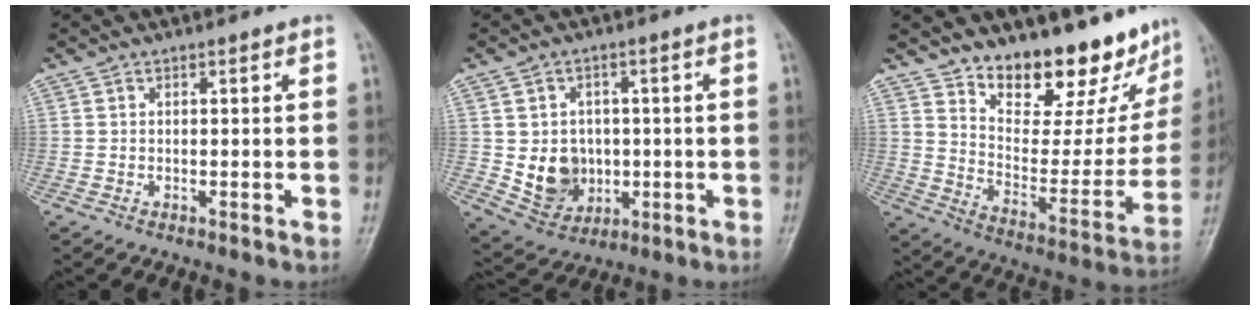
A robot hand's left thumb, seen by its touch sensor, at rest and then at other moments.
{"total": 8.9, "force": [-0.4, 7.7, 4.5], "torque": [-0.038, -0.001, 0.009]}
{"total": 19.7, "force": [15.9, 7.2, 9.2], "torque": [-0.076, -0.116, 0.234]}